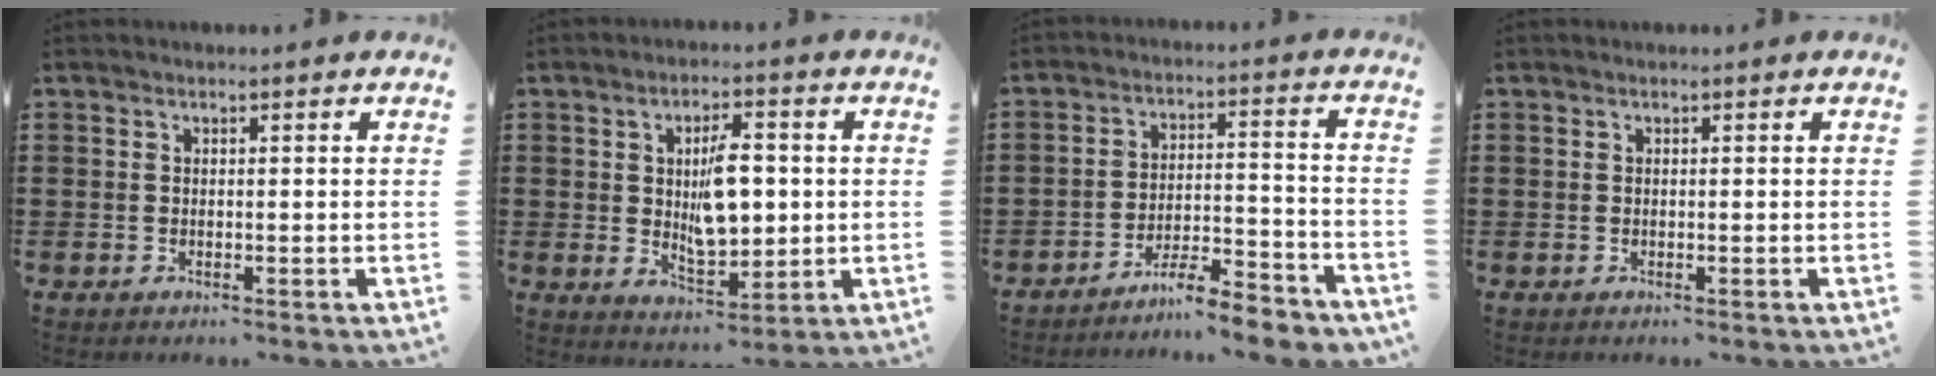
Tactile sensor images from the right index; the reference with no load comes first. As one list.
[{"total": 8.1, "force": [0.7, 3.8, 7.0], "torque": [-0.119, 0.001, 0.005]}, {"total": 6.4, "force": [-6.0, 0.3, 2.2], "torque": [-0.034, 0.006, -0.115]}, {"total": 0.0}]